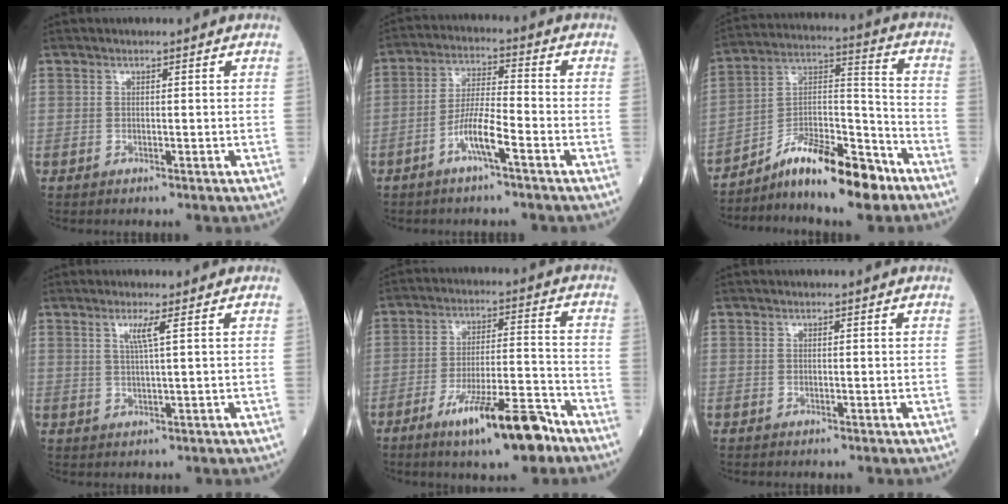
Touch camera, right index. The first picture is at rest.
{"total": 6.5, "force": [-3.4, 0.6, 5.5], "torque": [-0.108, 0.007, -0.068]}
{"total": 13.3, "force": [-9.8, 2.8, 8.5], "torque": [-0.142, 0.026, -0.167]}
{"total": 2.7, "force": [1.2, -0.7, 2.3], "torque": [-0.048, -0.004, 0.024]}
{"total": 12.3, "force": [-8.0, 1.8, 9.1], "torque": [-0.150, -0.007, -0.131]}
{"total": 0.0}